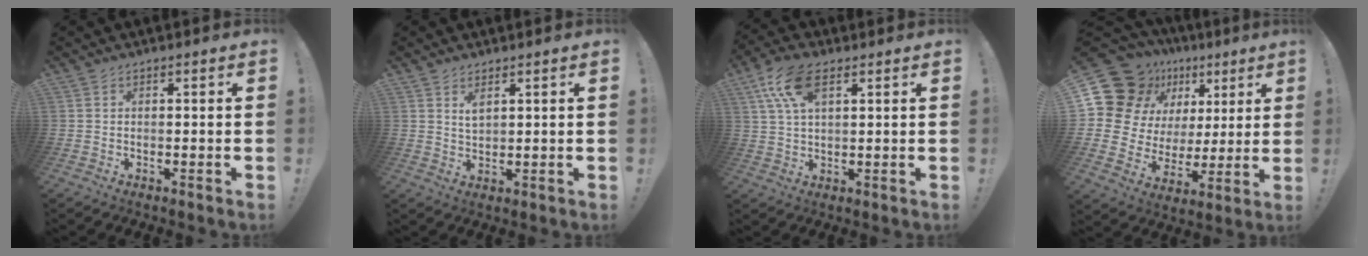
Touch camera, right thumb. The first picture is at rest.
{"total": 2.8, "force": [1.9, 1.0, 1.6], "torque": [-0.013, -0.017, 0.031]}
{"total": 11.4, "force": [5.2, 5.6, 8.5], "torque": [-0.157, -0.006, 0.099]}
{"total": 17.7, "force": [9.9, 12.9, 7.1], "torque": [-0.102, -0.070, 0.214]}